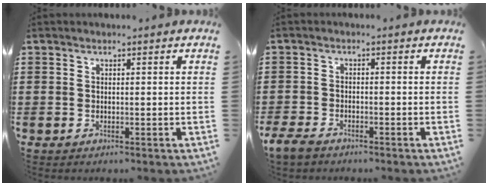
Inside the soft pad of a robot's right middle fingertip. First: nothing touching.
{"total": 2.7, "force": [-2.2, 1.1, 1.1], "torque": [-0.043, -0.001, -0.051]}